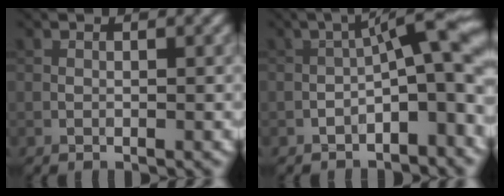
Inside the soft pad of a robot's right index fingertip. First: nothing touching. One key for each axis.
{"total": 6.6, "fx": -2.0, "fy": 2.0, "fz": 6.0, "tx": -0.071, "ty": 0.025, "tz": -0.040}